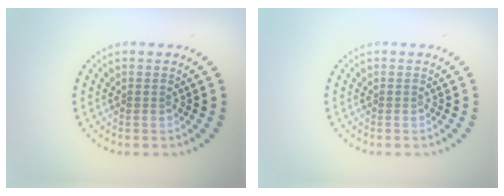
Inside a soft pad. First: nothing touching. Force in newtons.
{"total": 0.0}